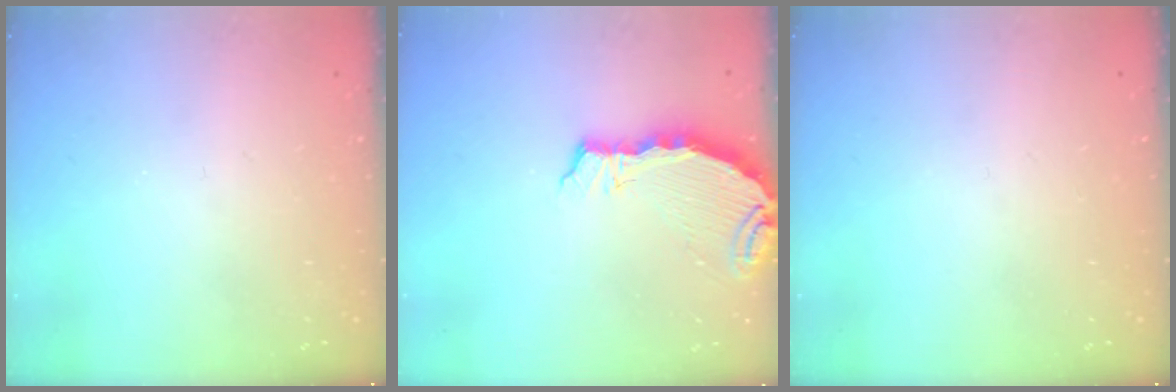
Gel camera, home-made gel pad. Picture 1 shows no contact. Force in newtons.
{"total": 6.4, "press": 6.3, "slide": 1.4}
{"total": 0.0}